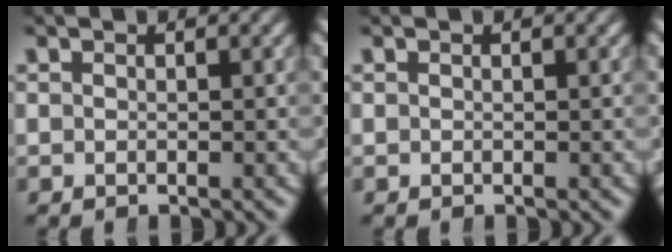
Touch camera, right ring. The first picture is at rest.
{"total": 0.0}